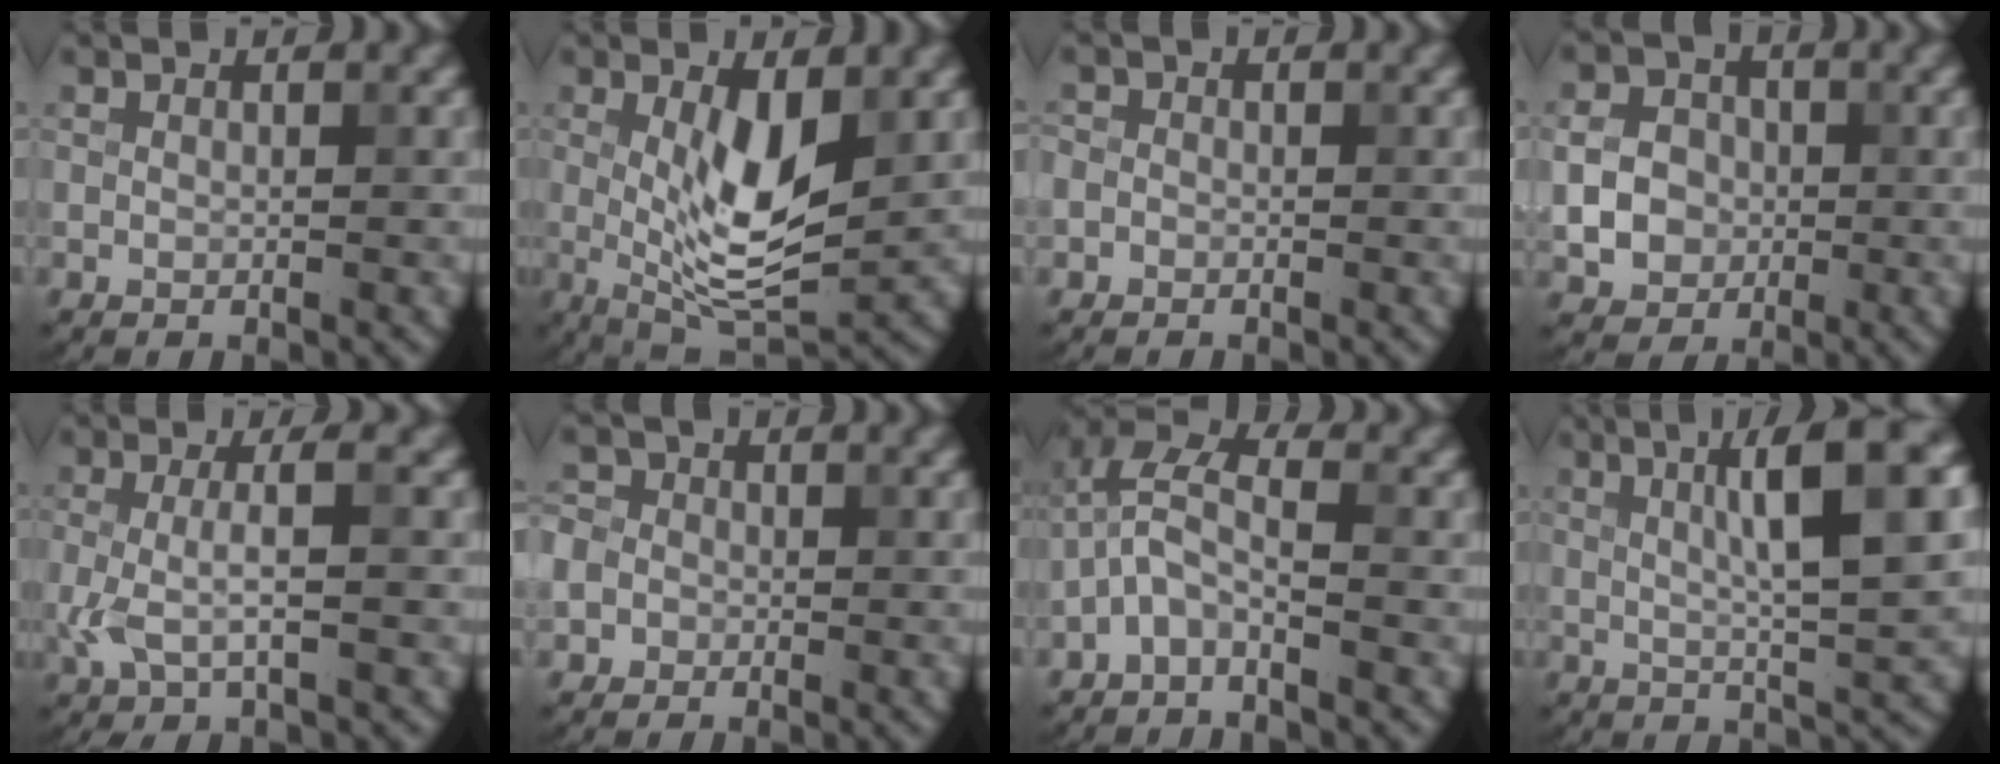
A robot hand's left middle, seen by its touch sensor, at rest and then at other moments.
{"total": 6.9, "force": [0.6, 2.4, 6.4], "torque": [-0.121, -0.013, 0.012]}
{"total": 1.3, "force": [-0.6, 1.1, 0.3], "torque": [0.001, -0.001, -0.016]}
{"total": 4.0, "force": [-0.5, 3.4, 1.9], "torque": [-0.033, 0.001, -0.009]}
{"total": 3.2, "force": [-0.2, 0.6, 3.2], "torque": [-0.066, -0.003, -0.004]}
{"total": 4.9, "force": [-1.2, 4.5, 1.6], "torque": [-0.030, 0.015, -0.054]}
{"total": 3.4, "force": [-1.7, 1.3, 2.6], "torque": [-0.058, 0.018, -0.047]}
{"total": 9.6, "force": [2.7, 1.8, 9.0], "torque": [-0.115, 0.012, 0.040]}